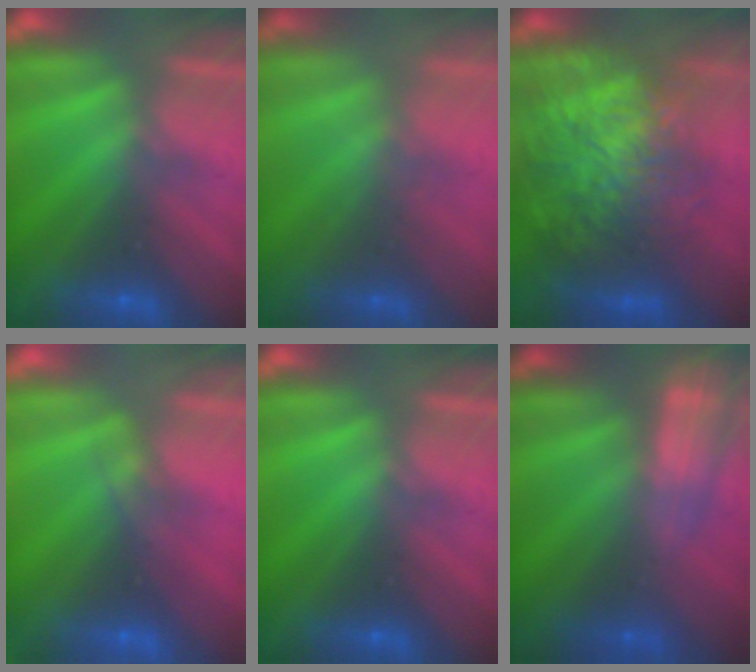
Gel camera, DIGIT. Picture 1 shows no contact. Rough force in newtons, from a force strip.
{"total": 1.8}
{"total": 10.1}
{"total": 2.8}
{"total": 0.0}
{"total": 2.6}